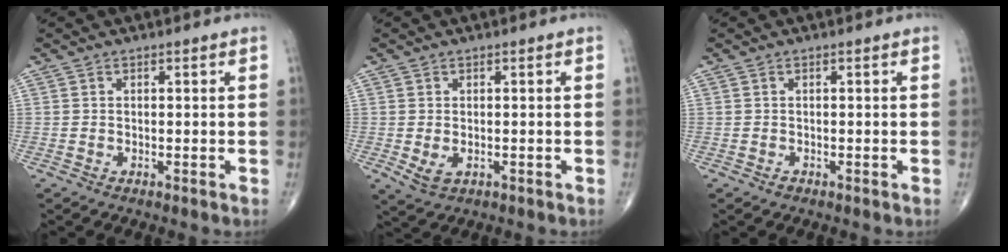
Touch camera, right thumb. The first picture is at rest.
{"total": 3.0, "force": [-0.6, 2.0, 2.2], "torque": [-0.040, -0.007, -0.002]}
{"total": 0.5, "force": [-0.3, 0.4, 0.2], "torque": [0.000, 0.001, -0.006]}